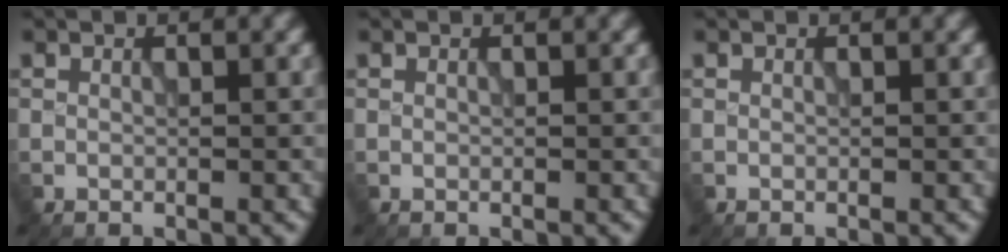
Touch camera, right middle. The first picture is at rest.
{"total": 0.0}
{"total": 0.0}